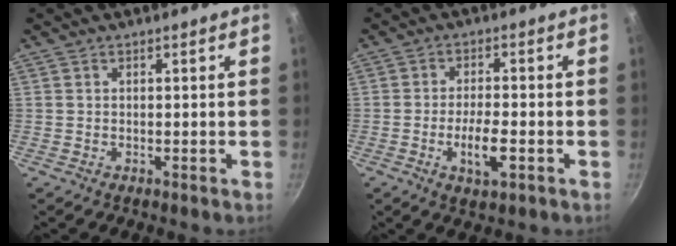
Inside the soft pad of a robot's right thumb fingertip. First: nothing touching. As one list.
[{"total": 6.3, "force": [-2.2, 2.1, 5.5], "torque": [-0.092, 0.010, -0.037]}]